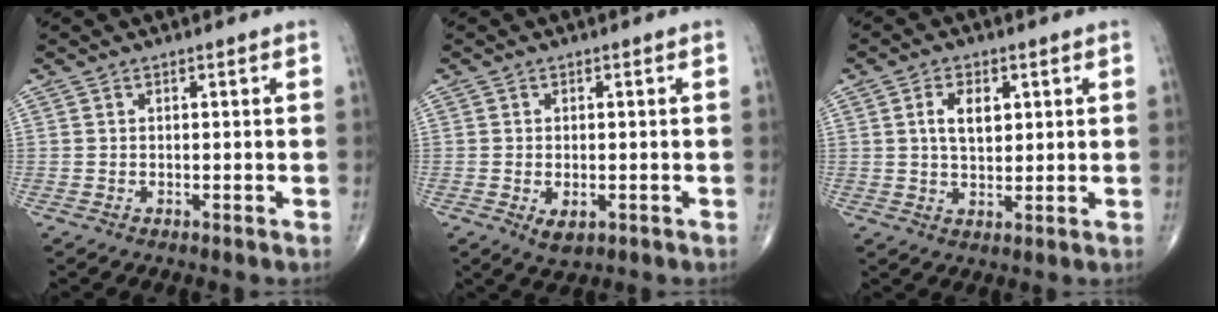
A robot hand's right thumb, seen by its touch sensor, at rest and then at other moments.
{"total": 3.1, "force": [-1.0, 1.7, 2.3], "torque": [-0.034, -0.002, -0.009]}
{"total": 5.7, "force": [1.7, 3.2, 4.4], "torque": [-0.062, -0.007, 0.029]}